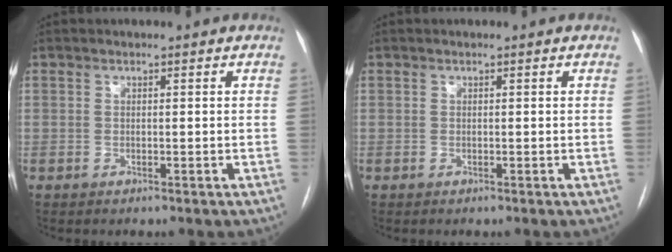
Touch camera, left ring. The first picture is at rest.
{"total": 0.0}